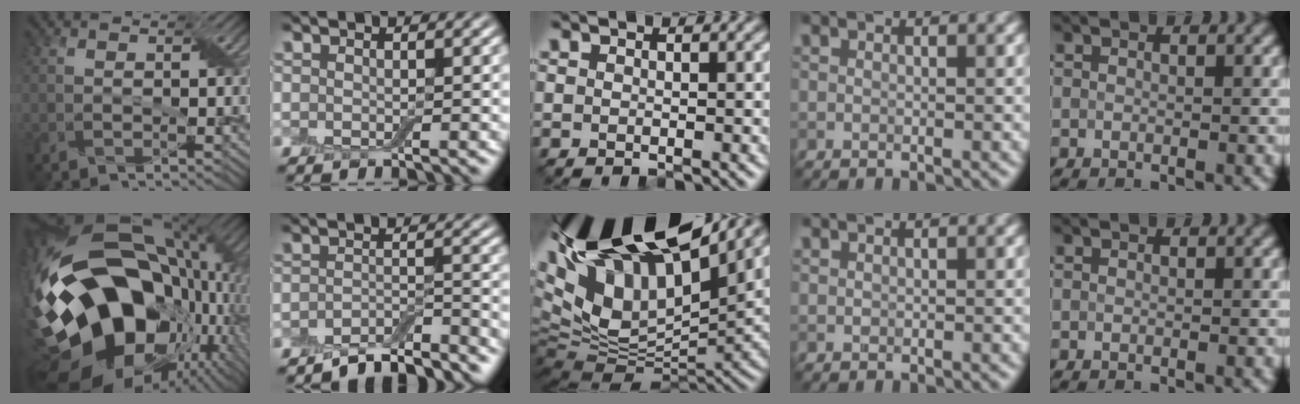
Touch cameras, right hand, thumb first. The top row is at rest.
{"thumb": {"total": 23.2, "force": [-3.0, 14.6, 17.8], "torque": [-0.350, -0.058, -0.045]}, "index": {"total": 6.5, "force": [-5.7, 1.3, 2.8], "torque": [-0.040, -0.002, -0.087]}, "middle": {"total": 20.1, "force": [8.4, 10.3, 15.0], "torque": [-0.245, 0.037, 0.168]}, "ring": {"total": 0.8, "force": [0.7, 0.3, 0.1], "torque": [0.007, 0.001, 0.010]}}